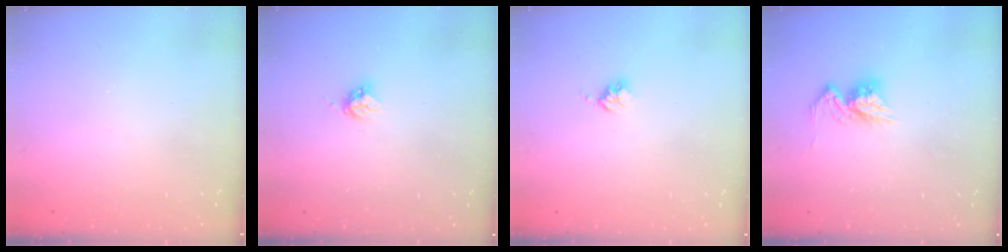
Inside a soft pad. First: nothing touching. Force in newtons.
{"total": 3.9, "press": 3.9, "slide": 0.1}
{"total": 2.5, "press": 2.5, "slide": 0.3}
{"total": 9.6, "press": 9.6, "slide": 0.8}